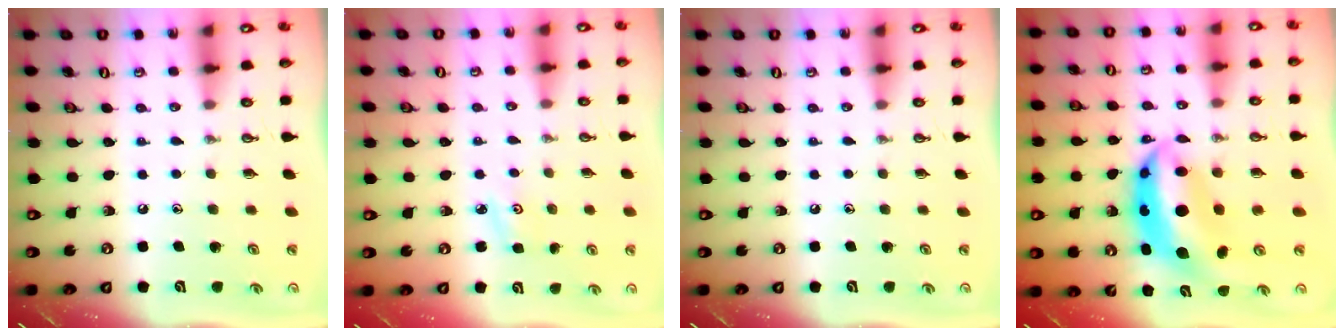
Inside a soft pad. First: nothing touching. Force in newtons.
{"total": 3.0, "press": 3.0, "slide": 0.3}
{"total": 0.0}
{"total": 12.2, "press": 12.1, "slide": 1.0}